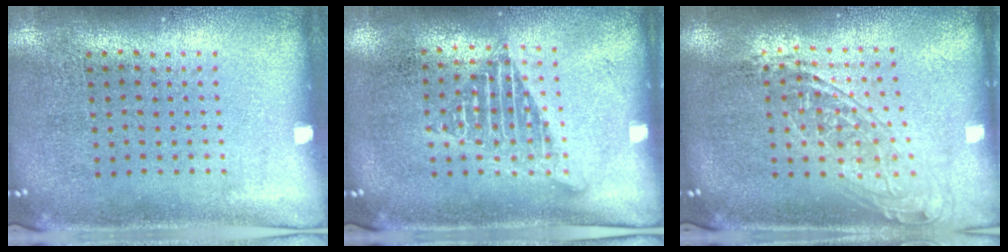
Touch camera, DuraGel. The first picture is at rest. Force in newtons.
{"total": 1.3, "press": 1.2, "slide": 0.6}
{"total": 1.6, "press": 1.3, "slide": 0.9}